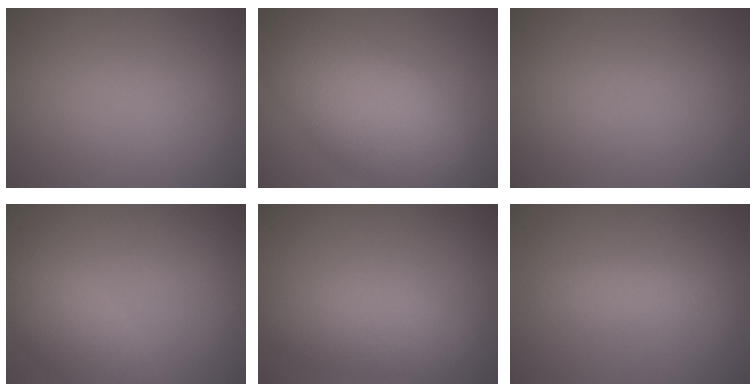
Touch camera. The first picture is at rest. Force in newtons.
{"total": 9.2, "press": 9.2, "slide": 0.3}
{"total": 0.0}
{"total": 3.0, "press": 2.9, "slide": 0.4}
{"total": 4.5, "press": 4.5, "slide": 0.2}
{"total": 2.0, "press": 2.0, "slide": 0.1}